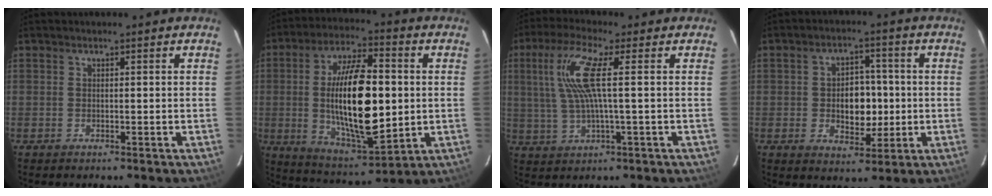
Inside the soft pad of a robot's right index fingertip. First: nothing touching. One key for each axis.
{"total": 20.7, "fx": 0.1, "fy": 7.8, "fz": 19.2, "tx": -0.350, "ty": -0.010, "tz": 0.011}
{"total": 10.3, "fx": 2.6, "fy": 4.7, "fz": 8.8, "tx": -0.168, "ty": 0.018, "tz": 0.050}
{"total": 7.8, "fx": -0.6, "fy": 5.4, "fz": 5.6, "tx": -0.099, "ty": 0.007, "tz": 0.000}